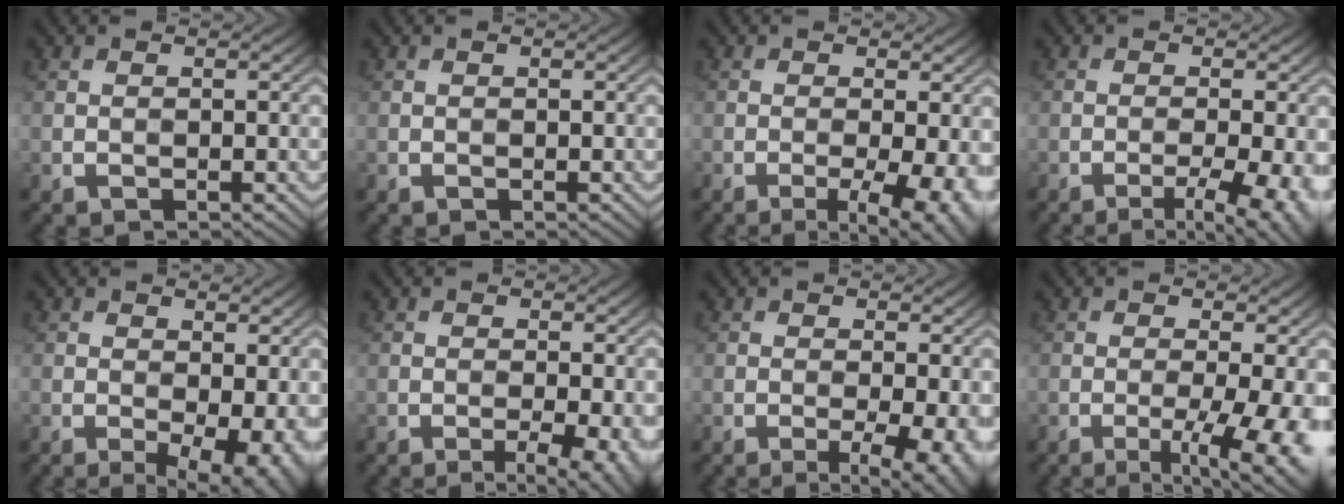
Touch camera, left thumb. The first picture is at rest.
{"total": 0.0}
{"total": 8.4, "force": [-2.9, 2.6, 7.4], "torque": [-0.099, -0.006, -0.029]}
{"total": 7.2, "force": [-3.3, 1.6, 6.2], "torque": [-0.088, -0.003, -0.040]}
{"total": 7.3, "force": [-1.8, 3.2, 6.3], "torque": [-0.090, -0.010, -0.020]}
{"total": 4.4, "force": [-1.8, 0.9, 4.0], "torque": [-0.060, -0.001, -0.024]}
{"total": 6.5, "force": [-2.2, 1.9, 5.8], "torque": [-0.085, -0.006, -0.024]}
{"total": 9.6, "force": [-3.3, 2.5, 8.7], "torque": [-0.122, -0.007, -0.036]}